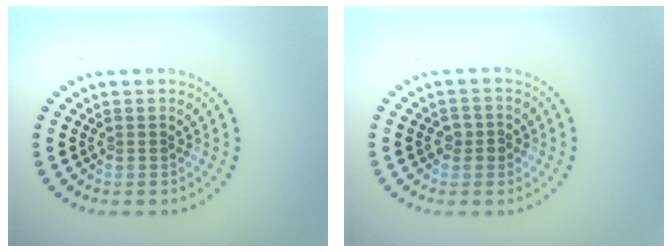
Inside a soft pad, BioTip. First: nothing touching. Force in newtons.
{"total": 1.4, "press": 1.4, "slide": 0.4}